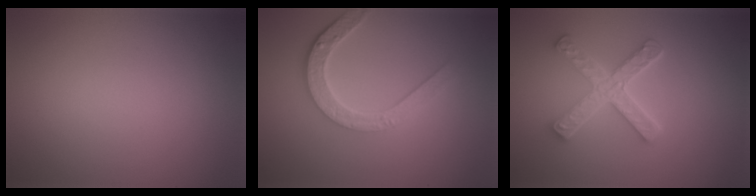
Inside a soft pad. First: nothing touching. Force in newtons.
{"total": 4.4, "press": 3.4, "slide": 2.9}
{"total": 4.7, "press": 3.7, "slide": 2.8}